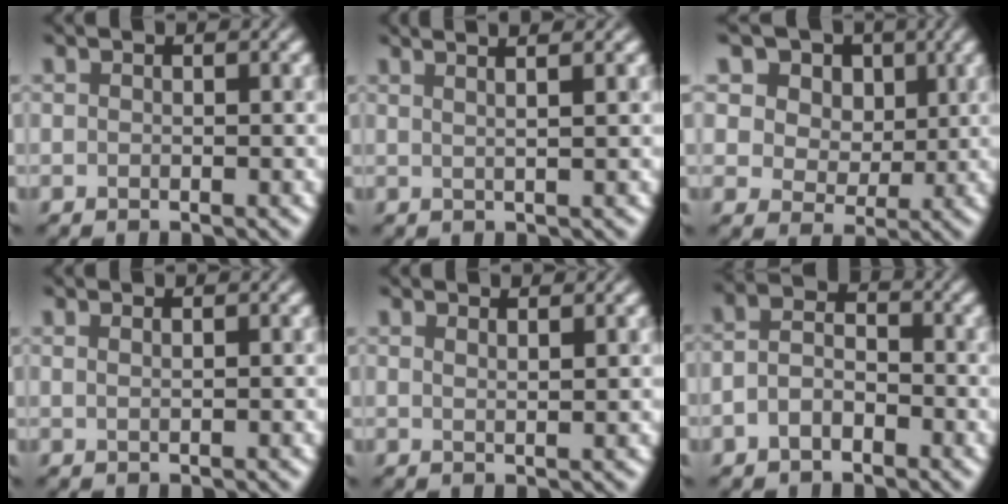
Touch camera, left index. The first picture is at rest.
{"total": 5.3, "force": [3.2, 2.2, 3.6], "torque": [-0.024, 0.044, 0.008]}
{"total": 13.0, "force": [6.9, 9.2, 6.1], "torque": [-0.130, 0.021, 0.107]}
{"total": 0.8, "force": [0.5, 0.3, 0.5], "torque": [-0.006, -0.001, 0.005]}
{"total": 1.5, "force": [1.1, 0.4, 1.0], "torque": [-0.002, 0.002, 0.010]}
{"total": 3.1, "force": [-1.1, 1.9, 2.1], "torque": [-0.044, 0.005, -0.029]}